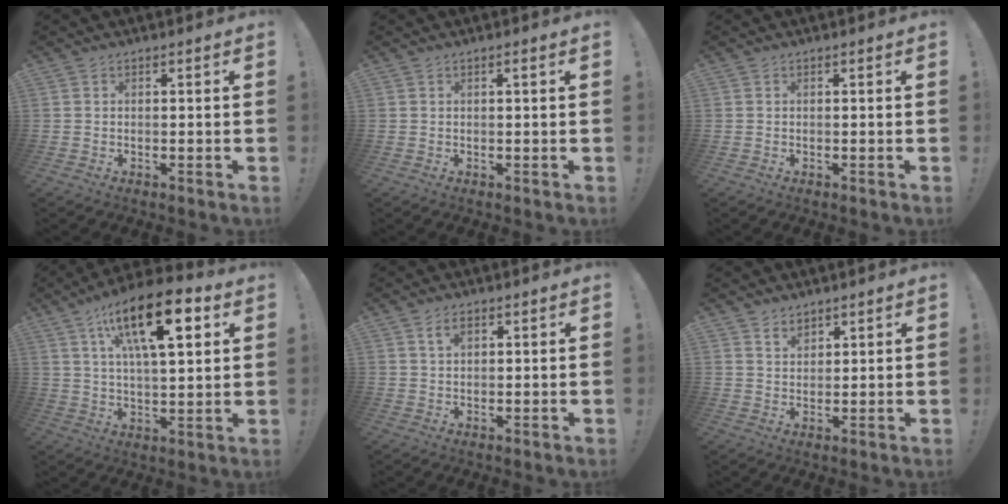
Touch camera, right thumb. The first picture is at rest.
{"total": 1.0, "force": [0.1, -0.3, 1.0], "torque": [-0.019, 0.001, 0.000]}
{"total": 0.0}
{"total": 18.8, "force": [8.2, 6.7, 15.6], "torque": [-0.253, -0.018, 0.127]}
{"total": 2.9, "force": [1.4, 1.5, 2.0], "torque": [-0.035, 0.000, 0.023]}
{"total": 3.5, "force": [2.9, 1.9, 0.7], "torque": [-0.008, -0.017, 0.053]}